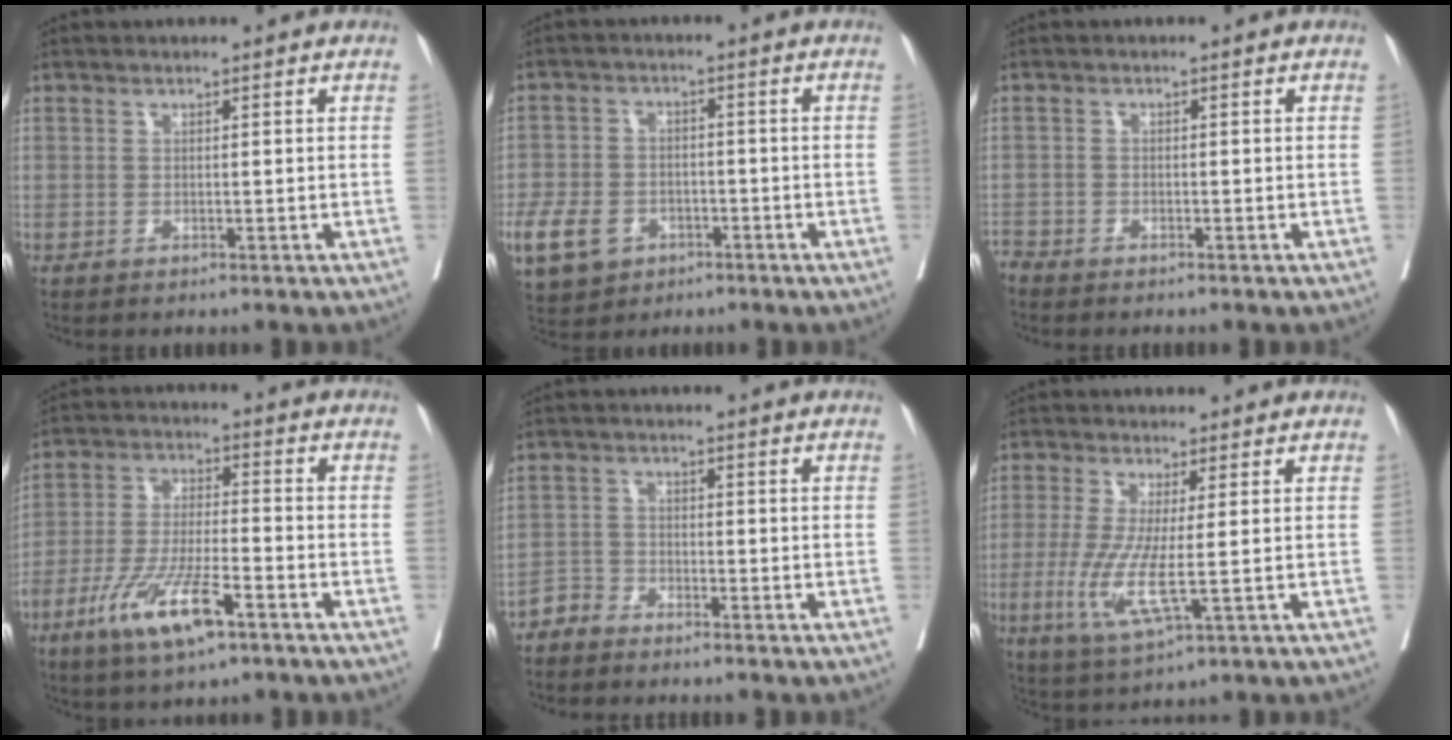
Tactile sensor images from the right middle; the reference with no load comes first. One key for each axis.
{"total": 13.9, "fx": -6.1, "fy": 10.7, "fz": 6.5, "tx": -0.186, "ty": 0.002, "tz": -0.094}
{"total": 1.7, "fx": -1.6, "fy": 0.3, "fz": -0.2, "tx": 0.007, "ty": -0.003, "tz": -0.032}
{"total": 11.3, "fx": -6.2, "fy": 2.4, "fz": 9.1, "tx": -0.183, "ty": -0.014, "tz": -0.112}
{"total": 2.2, "fx": -2.1, "fy": 0.5, "fz": -0.4, "tx": 0.015, "ty": -0.002, "tz": -0.044}
{"total": 7.9, "fx": -1.3, "fy": 0.9, "fz": 7.8, "tx": -0.169, "ty": -0.022, "tz": -0.025}